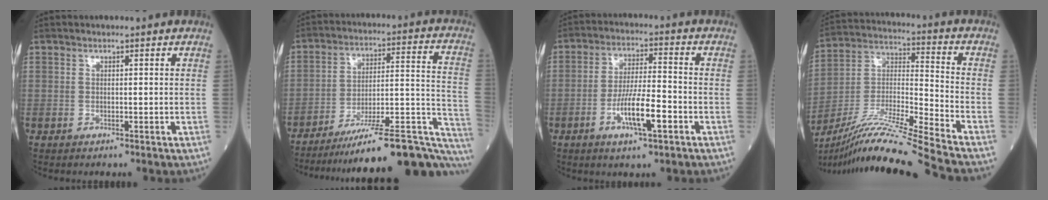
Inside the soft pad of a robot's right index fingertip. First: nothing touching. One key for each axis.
{"total": 25.5, "fx": -21.5, "fy": 1.7, "fz": 13.6, "tx": -0.106, "ty": 0.017, "tz": -0.304}
{"total": 8.5, "fx": -3.4, "fy": 1.2, "fz": 7.7, "tx": -0.146, "ty": -0.002, "tz": -0.058}
{"total": 20.7, "fx": -17.8, "fy": -3.0, "fz": 10.2, "tx": -0.217, "ty": -0.024, "tz": -0.318}